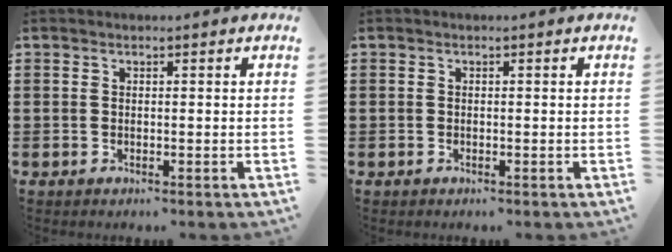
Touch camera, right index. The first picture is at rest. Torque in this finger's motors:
{"motor_torque": [-0.23, -0.08, 0.01, -0.01]}